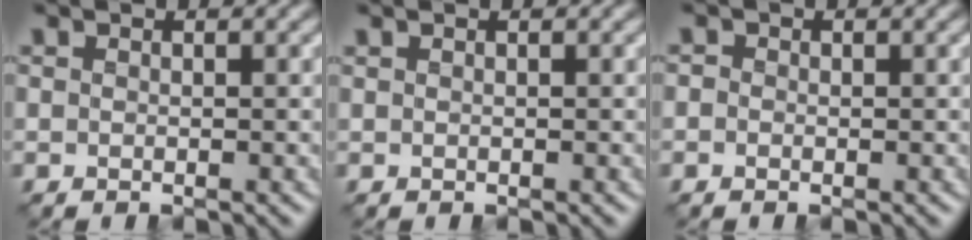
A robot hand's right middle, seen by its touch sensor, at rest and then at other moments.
{"total": 0.0}
{"total": 0.7, "force": [-0.3, 0.6, 0.2], "torque": [0.001, -0.002, -0.008]}